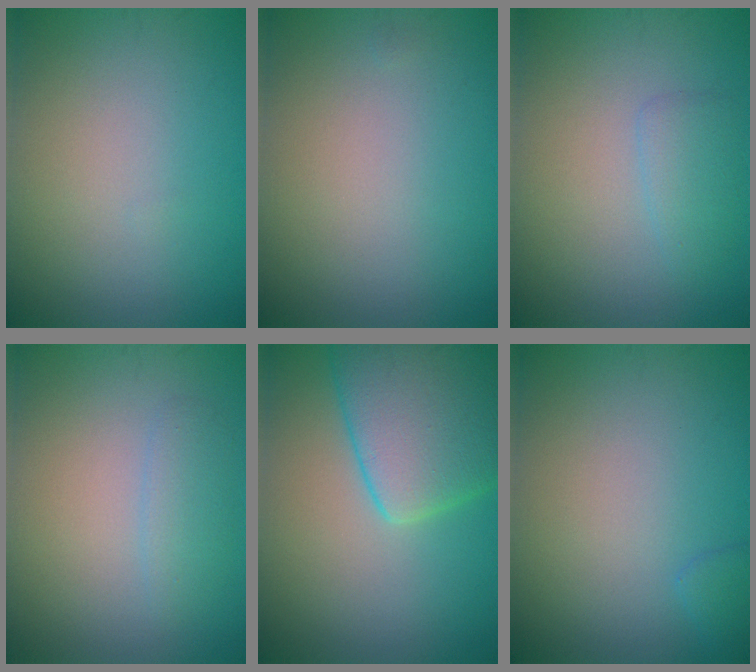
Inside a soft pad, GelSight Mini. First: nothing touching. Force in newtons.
{"total": 0.0}
{"total": 1.8, "press": 1.8, "slide": 0.0}
{"total": 1.6, "press": 1.6, "slide": 0.0}
{"total": 8.6, "press": 8.6, "slide": 0.5}
{"total": 1.0, "press": 1.0, "slide": 0.1}